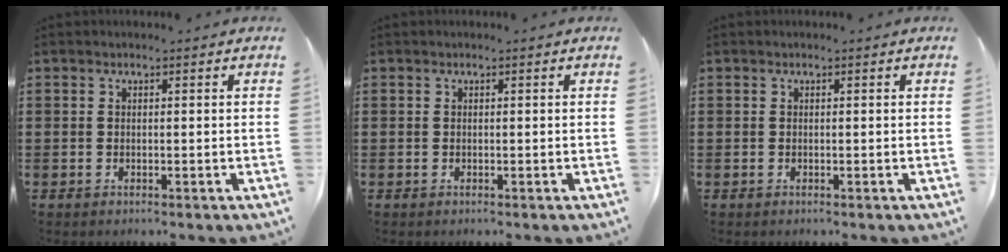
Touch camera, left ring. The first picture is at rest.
{"total": 0.0}
{"total": 0.0}